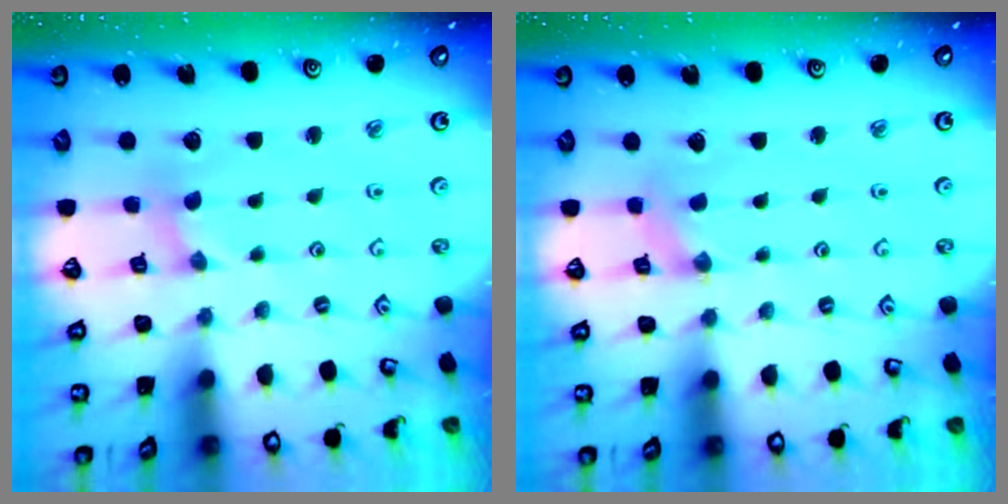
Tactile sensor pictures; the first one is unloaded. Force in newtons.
{"total": 0.0}